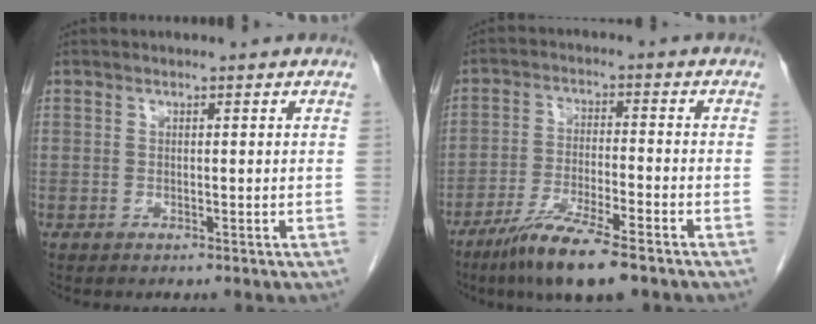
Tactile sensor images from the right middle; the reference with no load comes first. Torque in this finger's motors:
{"motor_torque": [0.59, -0.58, 0.14, 0.07]}